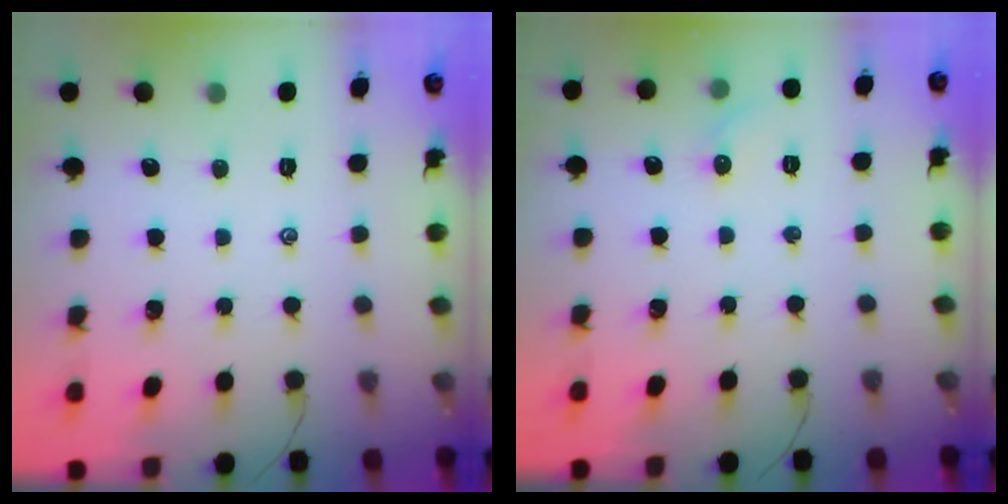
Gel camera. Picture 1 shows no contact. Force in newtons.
{"total": 4.8, "press": 4.6, "slide": 1.5}